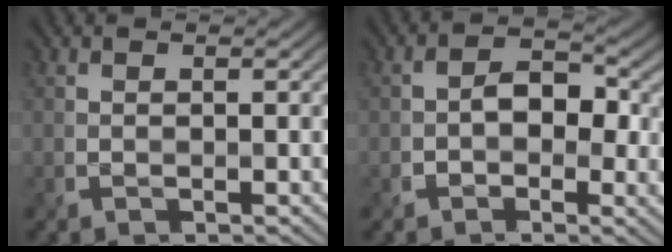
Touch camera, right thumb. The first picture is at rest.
{"total": 4.3, "force": [-0.4, 3.3, 2.8], "torque": [-0.036, -0.002, -0.010]}